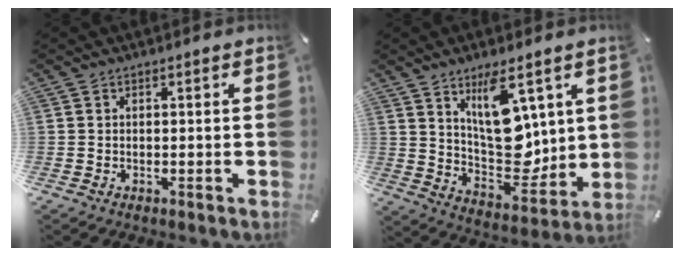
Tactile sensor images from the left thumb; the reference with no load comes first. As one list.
[{"total": 15.1, "force": [6.8, 8.0, 10.8], "torque": [-0.158, -0.051, 0.122]}]